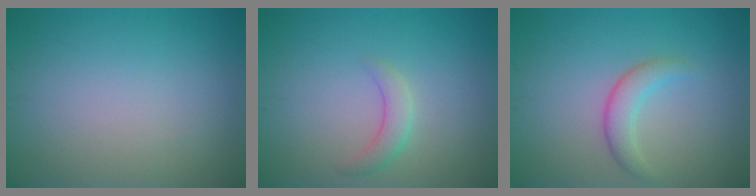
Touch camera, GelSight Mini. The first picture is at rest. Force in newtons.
{"total": 1.8, "press": 1.8, "slide": 0.2}
{"total": 2.4, "press": 2.4, "slide": 0.1}